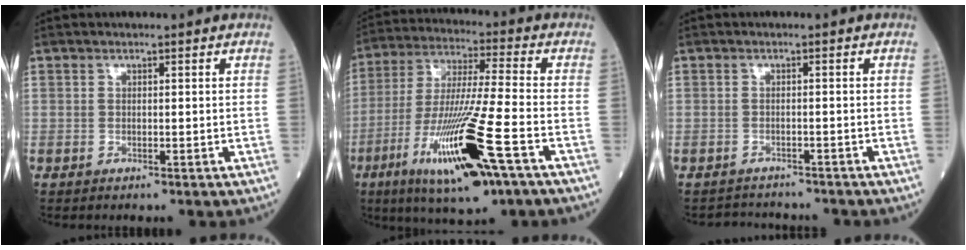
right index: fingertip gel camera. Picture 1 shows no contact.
{"total": 18.2, "force": [-7.9, 1.1, 16.4], "torque": [-0.335, -0.036, -0.138]}
{"total": 4.1, "force": [-4.1, 0.4, -0.1], "torque": [0.004, 0.000, -0.060]}